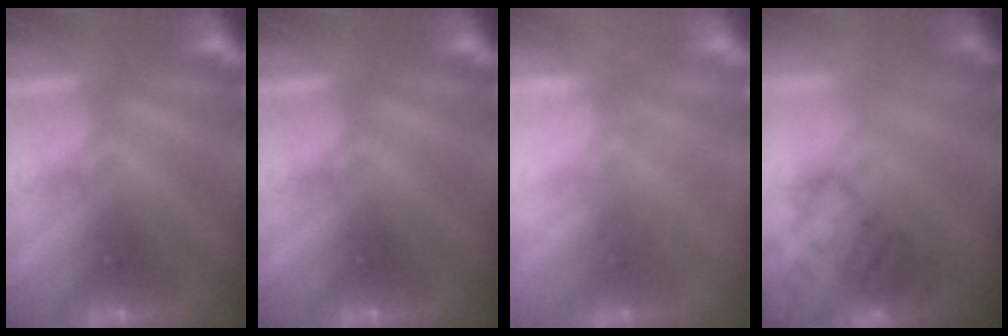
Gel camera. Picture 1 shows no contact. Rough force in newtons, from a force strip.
{"total": 0.0}
{"total": 2.3}
{"total": 4.3}